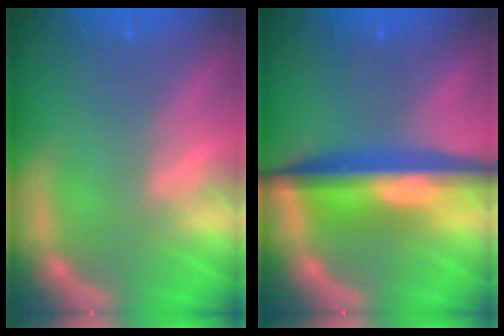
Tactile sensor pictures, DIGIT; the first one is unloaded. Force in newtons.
{"total": 7.4}